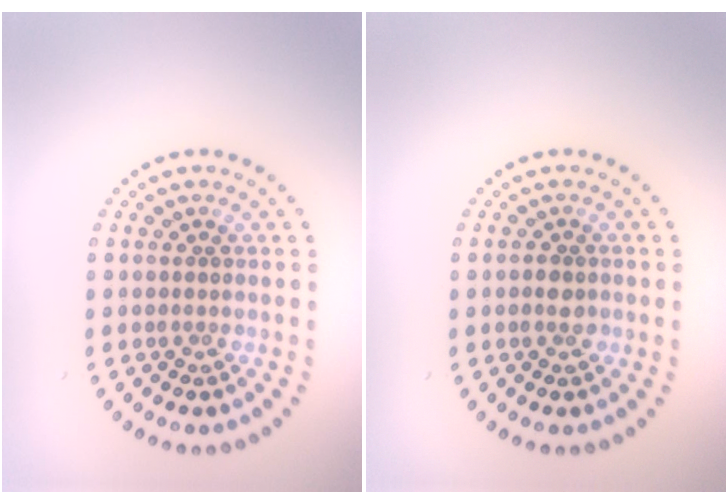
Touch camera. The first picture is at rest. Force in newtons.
{"total": 1.3, "press": 1.3, "slide": 0.3}